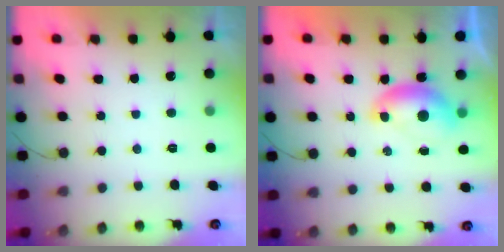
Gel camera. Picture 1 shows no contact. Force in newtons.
{"total": 8.0, "press": 7.9, "slide": 1.3}